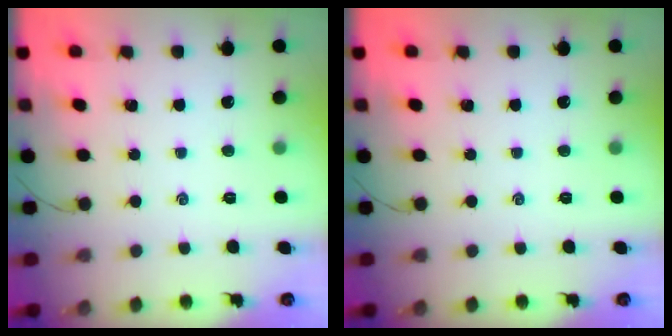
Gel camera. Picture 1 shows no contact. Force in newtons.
{"total": 0.0}